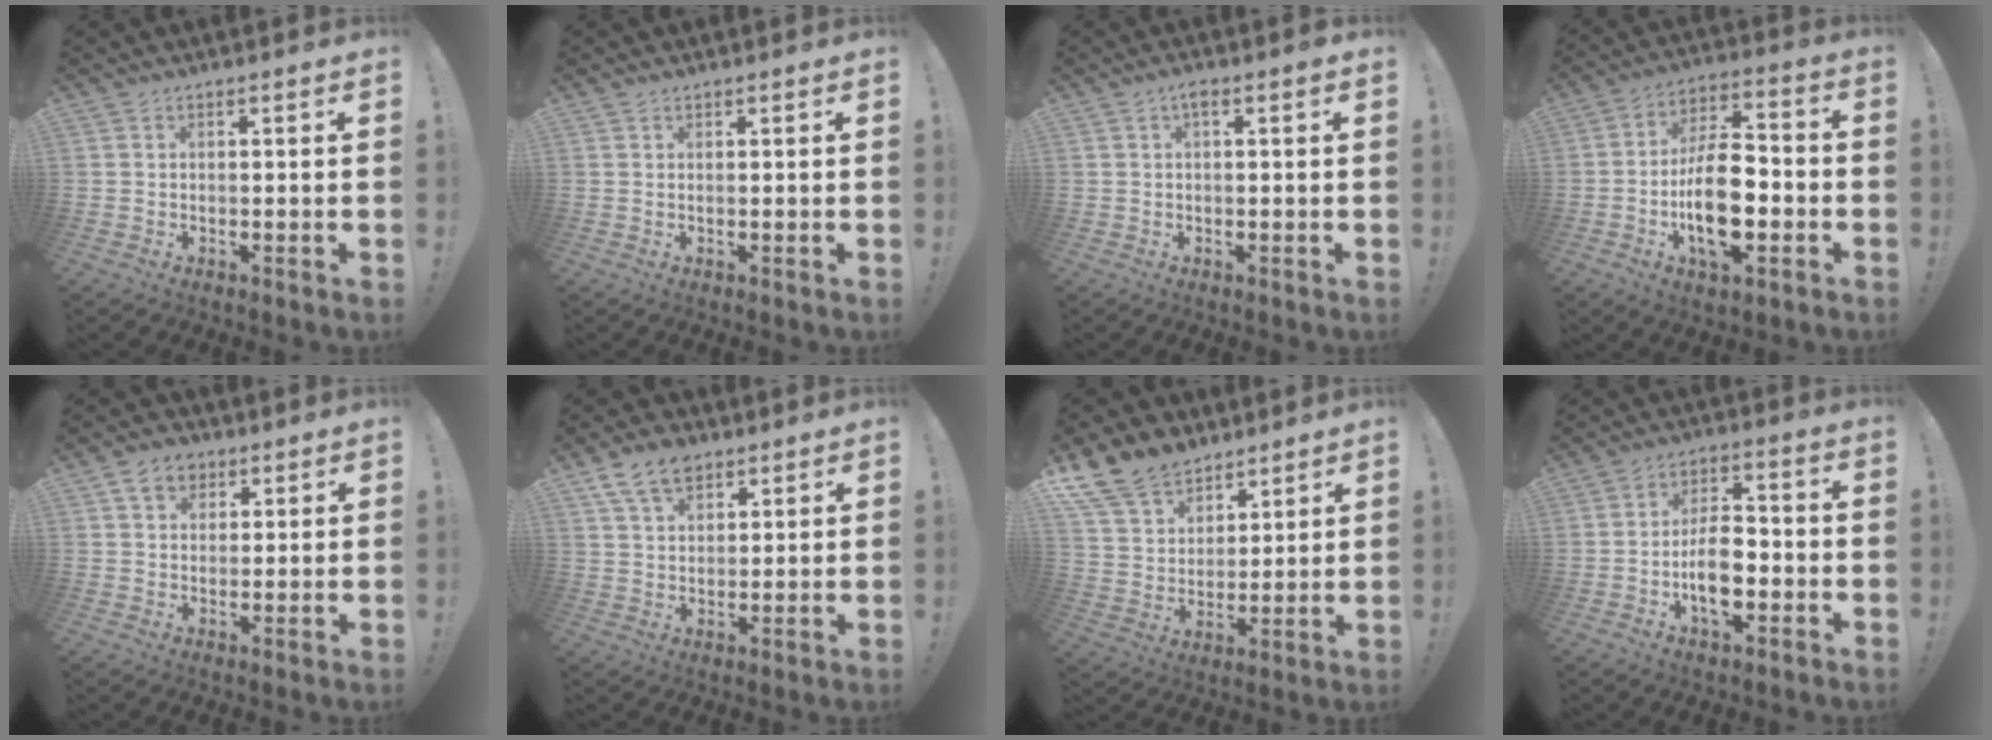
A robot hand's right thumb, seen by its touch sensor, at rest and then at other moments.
{"total": 0.6, "force": [0.5, 0.1, 0.1], "torque": [0.004, -0.003, 0.009]}
{"total": 1.8, "force": [0.5, 0.3, 1.7], "torque": [-0.034, 0.005, 0.006]}
{"total": 17.3, "force": [-4.5, 8.6, 14.3], "torque": [-0.257, 0.018, -0.075]}
{"total": 7.0, "force": [3.4, 5.5, 2.8], "torque": [-0.040, -0.007, 0.066]}
{"total": 9.7, "force": [6.1, 5.9, 4.8], "torque": [-0.082, -0.019, 0.118]}
{"total": 14.9, "force": [11.0, 9.0, 4.3], "torque": [-0.086, -0.074, 0.214]}
{"total": 10.8, "force": [-3.1, 6.1, 8.3], "torque": [-0.150, 0.009, -0.057]}